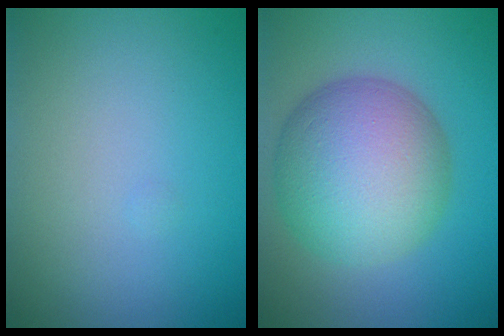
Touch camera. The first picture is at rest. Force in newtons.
{"total": 10.5, "press": 10.5, "slide": 0.3}